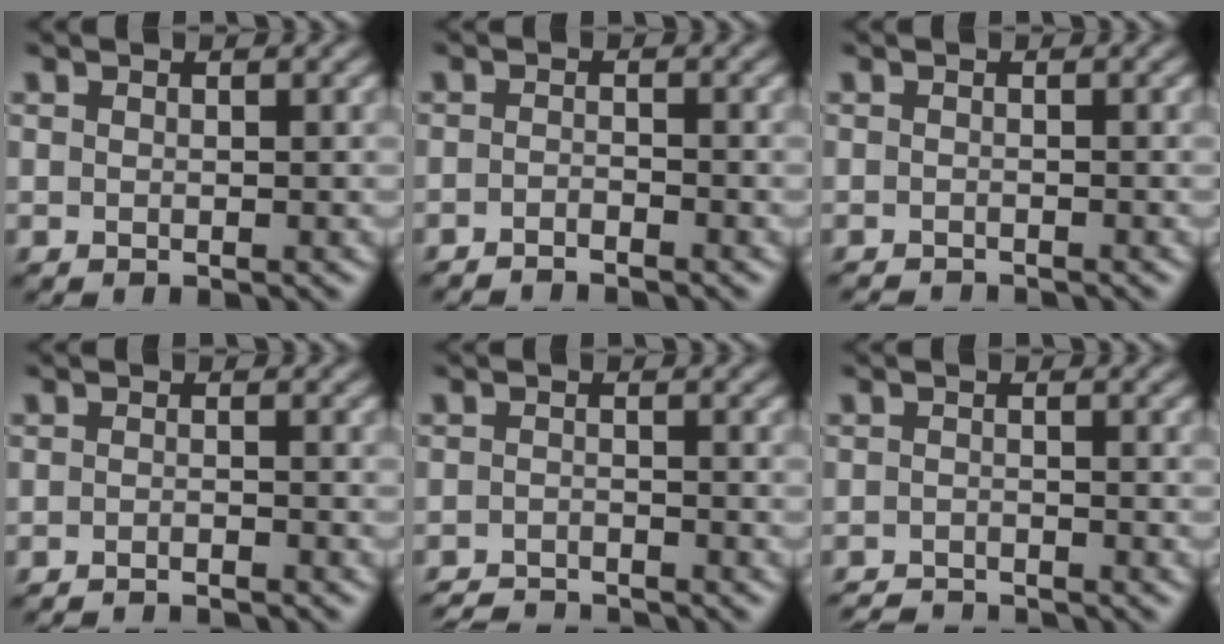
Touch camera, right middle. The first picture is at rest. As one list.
[{"total": 1.6, "force": [-1.4, 0.3, 0.7], "torque": [-0.006, -0.004, -0.030]}, {"total": 2.1, "force": [-2.0, 0.3, 0.5], "torque": [-0.003, -0.010, -0.033]}, {"total": 2.6, "force": [-2.4, 0.4, 1.0], "torque": [-0.008, 0.000, -0.039]}, {"total": 3.3, "force": [-3.2, 0.5, 0.7], "torque": [-0.008, -0.007, -0.060]}, {"total": 3.0, "force": [-2.9, 0.4, 0.6], "torque": [-0.007, -0.008, -0.053]}]